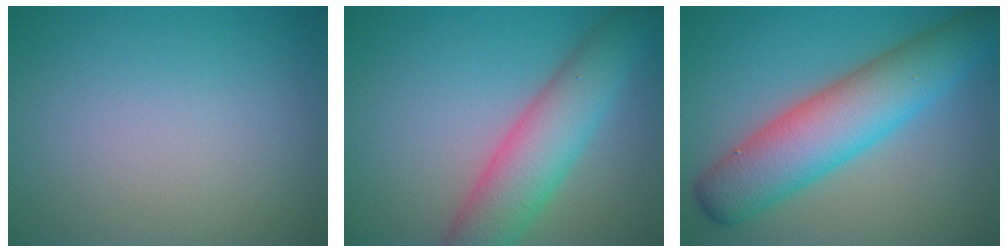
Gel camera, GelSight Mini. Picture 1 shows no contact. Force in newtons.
{"total": 6.7, "press": 6.7, "slide": 0.4}
{"total": 8.5, "press": 8.5, "slide": 0.2}